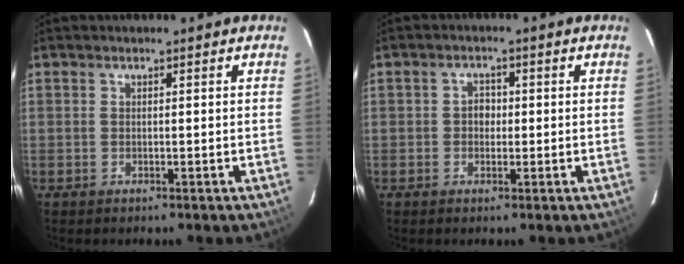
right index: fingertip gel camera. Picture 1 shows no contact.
{"total": 2.3, "force": [-0.3, 2.1, 0.9], "torque": [-0.015, 0.007, -0.006]}